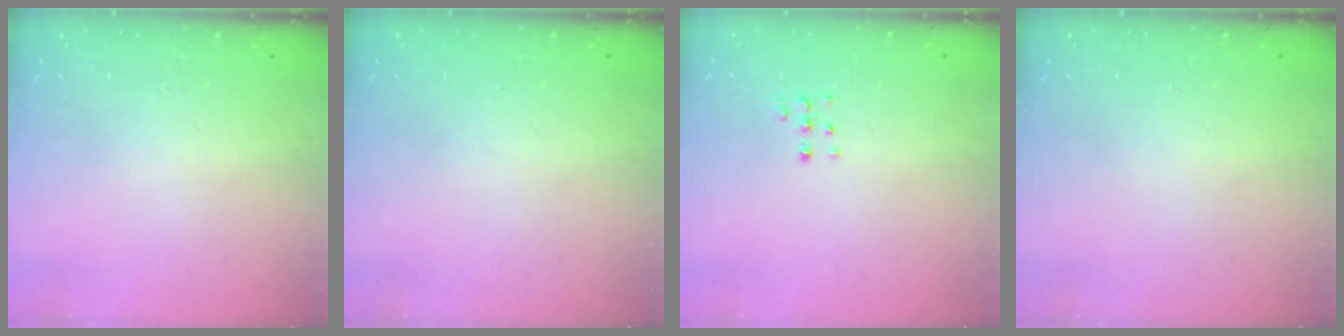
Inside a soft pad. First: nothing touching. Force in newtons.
{"total": 0.0}
{"total": 3.9, "press": 3.8, "slide": 1.0}
{"total": 0.0}